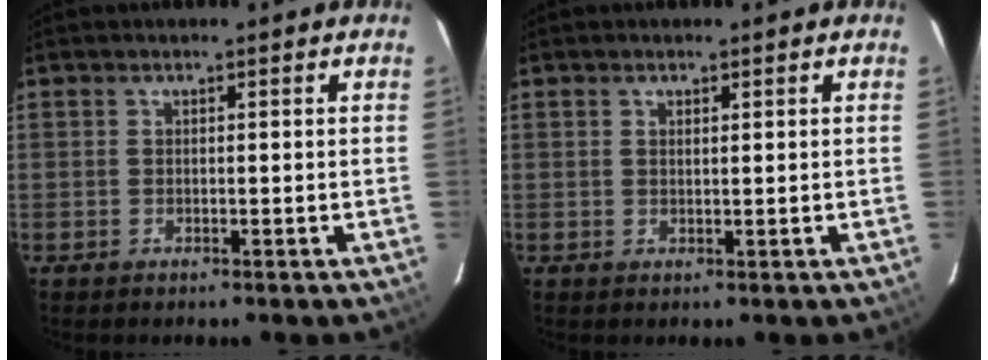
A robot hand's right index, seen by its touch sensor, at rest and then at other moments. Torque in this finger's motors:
{"motor_torque": [-0.28, 0.12, -0.11, -0.01]}